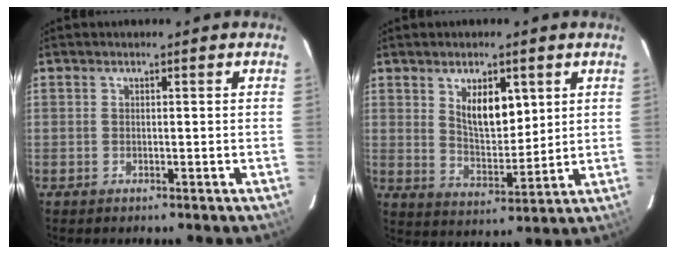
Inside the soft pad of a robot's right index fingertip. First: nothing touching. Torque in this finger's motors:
{"motor_torque": [0.25, 0.09, 0.28, 0.08]}